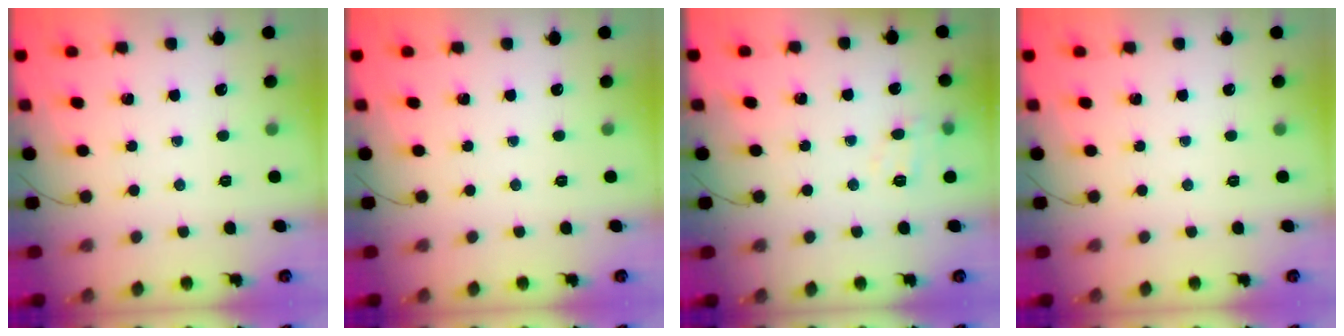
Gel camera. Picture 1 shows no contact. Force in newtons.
{"total": 0.0}
{"total": 7.7, "press": 7.5, "slide": 1.5}
{"total": 0.0}